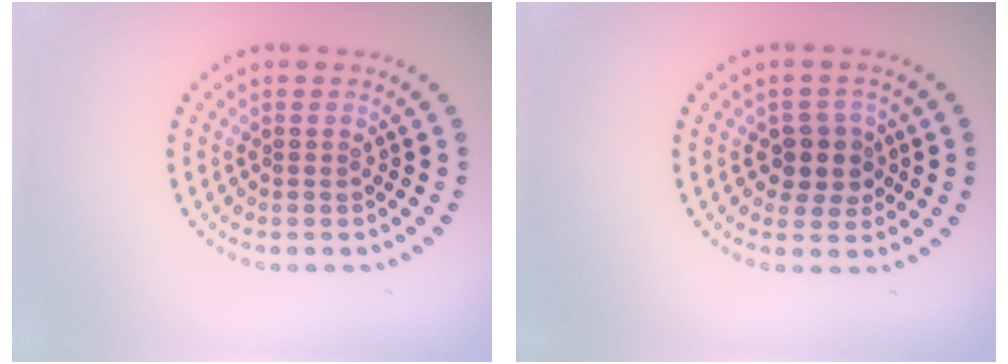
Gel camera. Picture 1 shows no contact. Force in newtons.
{"total": 2.8, "press": 2.5, "slide": 1.1}